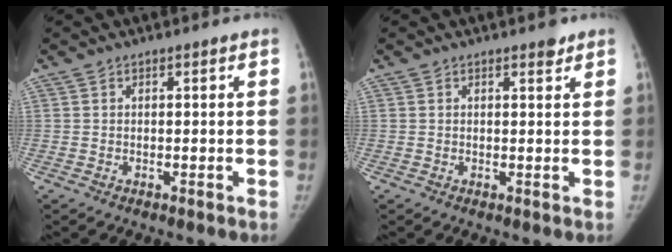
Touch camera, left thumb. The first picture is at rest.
{"total": 1.6, "force": [1.2, 0.7, 0.8], "torque": [-0.004, -0.006, 0.014]}